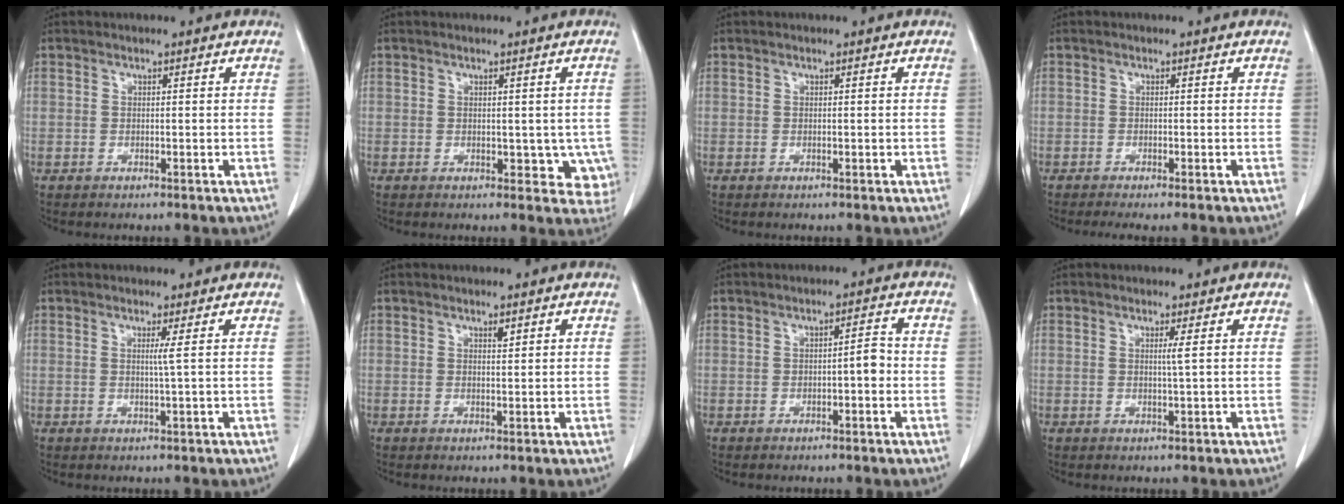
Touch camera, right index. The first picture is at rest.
{"total": 4.9, "force": [-0.2, 3.3, 3.6], "torque": [-0.012, -0.002, 0.003]}
{"total": 0.0}
{"total": 2.6, "force": [-2.1, 0.0, 1.4], "torque": [-0.022, -0.008, -0.033]}
{"total": 1.3, "force": [0.3, -0.6, 1.1], "torque": [-0.022, -0.003, 0.006]}
{"total": 0.9, "force": [0.6, 0.2, 0.6], "torque": [-0.012, -0.004, 0.009]}
{"total": 2.4, "force": [-0.5, 0.6, 2.3], "torque": [-0.029, 0.006, -0.009]}
{"total": 1.1, "force": [0.3, -0.4, 1.0], "torque": [-0.021, -0.003, 0.005]}